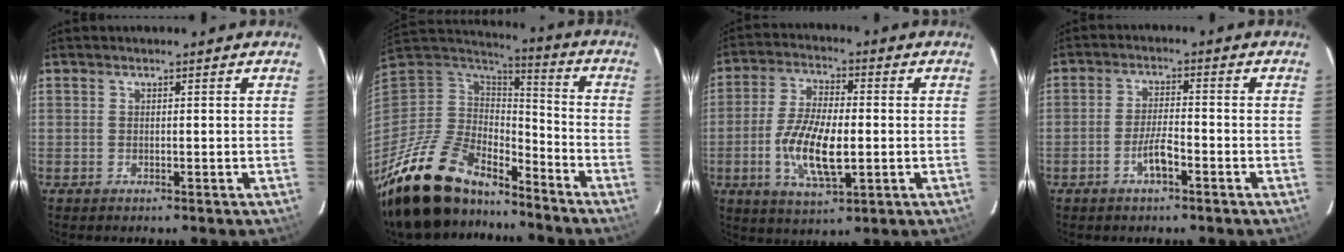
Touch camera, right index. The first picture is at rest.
{"total": 24.6, "force": [-18.4, 10.2, 12.7], "torque": [-0.276, -0.024, -0.319]}
{"total": 12.0, "force": [-2.4, 4.5, 10.8], "torque": [-0.217, -0.008, -0.042]}
{"total": 4.5, "force": [-2.5, 1.0, 3.6], "torque": [-0.076, 0.004, -0.045]}